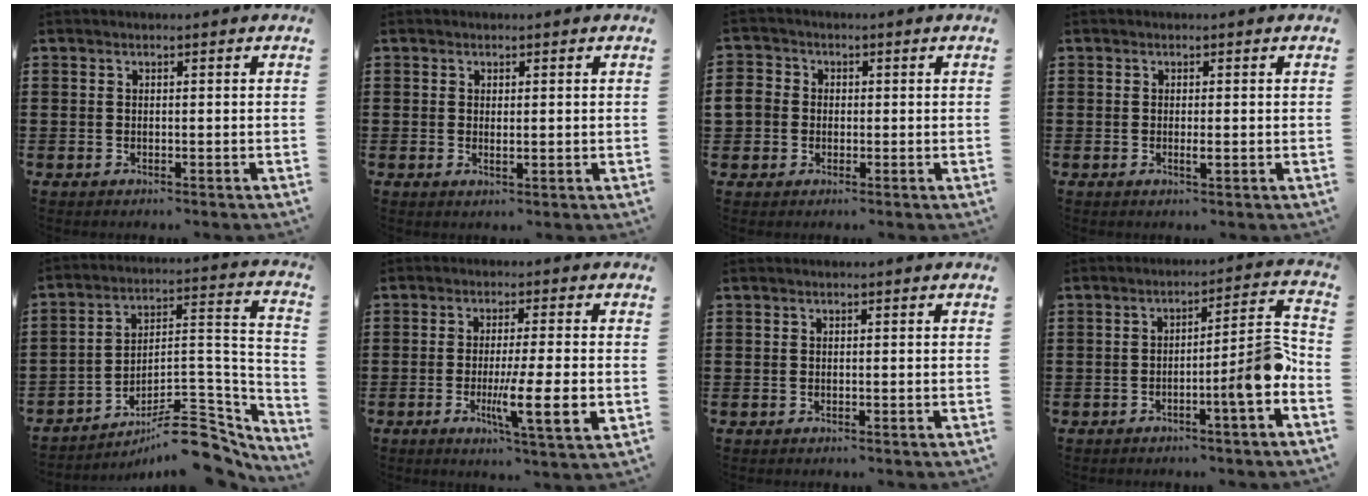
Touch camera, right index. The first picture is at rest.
{"total": 0.8, "force": [0.4, 0.3, 0.7], "torque": [-0.014, 0.003, 0.008]}
{"total": 3.7, "force": [-0.3, 3.4, 1.3], "torque": [-0.052, 0.006, -0.013]}
{"total": 1.0, "force": [-0.1, 0.2, 0.9], "torque": [-0.017, -0.002, 0.000]}
{"total": 11.8, "force": [-9.0, 3.7, 6.7], "torque": [-0.073, 0.035, -0.164]}
{"total": 8.5, "force": [-1.7, 0.5, 8.3], "torque": [-0.142, -0.018, -0.027]}
{"total": 0.0}
{"total": 7.8, "force": [-3.2, -0.2, 7.1], "torque": [-0.102, -0.019, -0.064]}